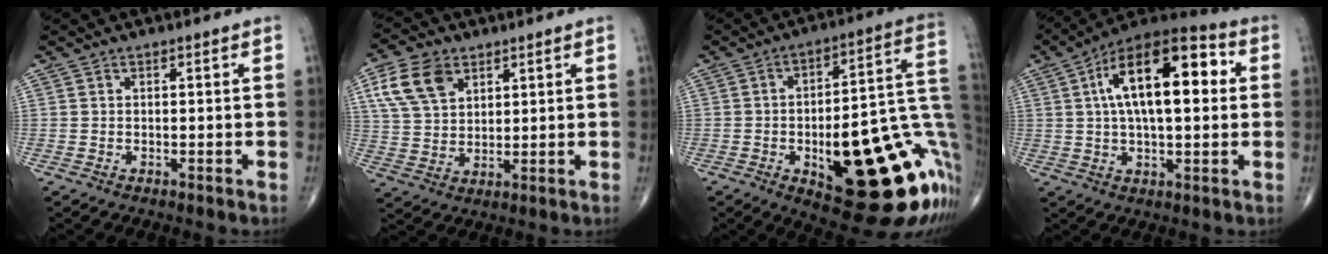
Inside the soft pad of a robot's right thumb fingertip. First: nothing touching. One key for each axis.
{"total": 10.3, "fx": 4.8, "fy": 6.7, "fz": 6.2, "tx": -0.105, "ty": -0.009, "tz": 0.096}
{"total": 29.5, "fx": -8.0, "fy": 10.2, "fz": 26.5, "tx": -0.282, "ty": 0.029, "tz": -0.091}
{"total": 19.6, "fx": 3.8, "fy": 8.7, "fz": 17.2, "tx": -0.262, "ty": 0.024, "tz": 0.052}